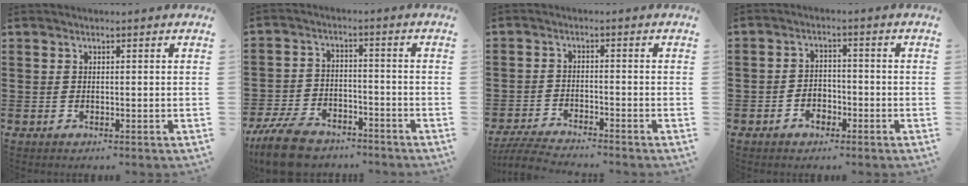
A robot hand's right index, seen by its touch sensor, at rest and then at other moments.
{"total": 8.2, "force": [-7.2, 2.5, 3.2], "torque": [-0.074, 0.017, -0.139]}
{"total": 4.2, "force": [-4.2, 0.1, 0.7], "torque": [-0.026, -0.007, -0.087]}
{"total": 2.8, "force": [-1.7, 1.8, 1.3], "torque": [-0.029, 0.001, -0.035]}